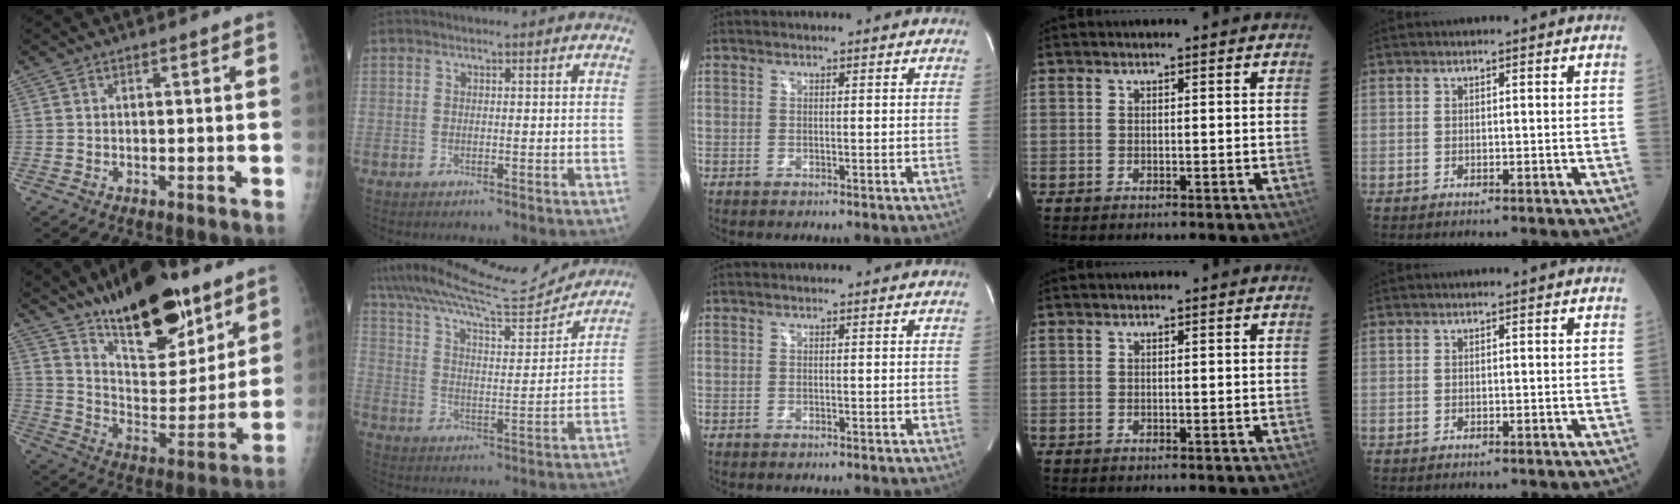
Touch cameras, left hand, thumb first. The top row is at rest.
{"thumb": {"total": 22.2, "force": [15.1, 8.9, 13.7], "torque": [-0.168, -0.085, 0.247]}, "index": {"total": 19.0, "force": [17.8, 1.1, 6.5], "torque": [-0.132, -0.007, 0.281]}}